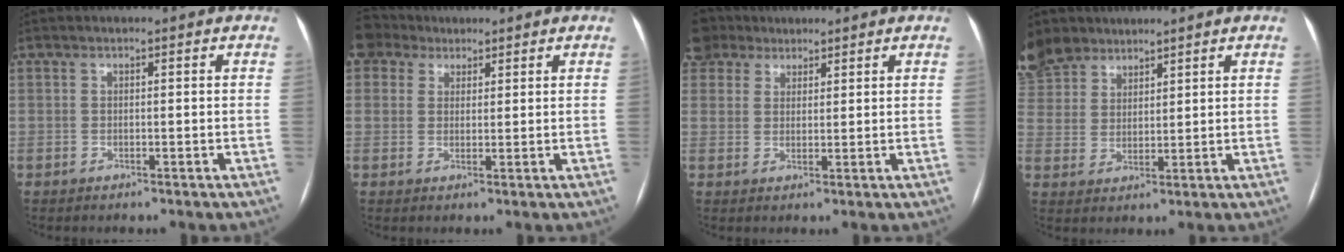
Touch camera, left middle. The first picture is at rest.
{"total": 2.3, "force": [2.0, 0.7, -0.9], "torque": [0.015, 0.008, 0.041]}
{"total": 3.3, "force": [2.9, 1.3, -0.8], "torque": [0.018, 0.008, 0.059]}
{"total": 12.2, "force": [9.7, 6.6, 3.4], "torque": [-0.127, 0.018, 0.203]}